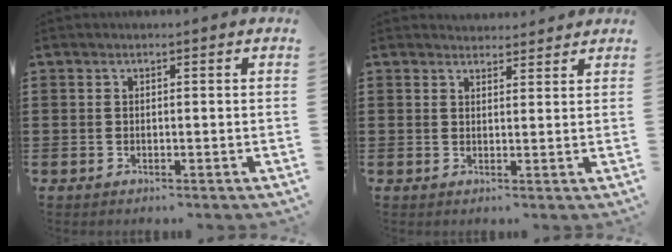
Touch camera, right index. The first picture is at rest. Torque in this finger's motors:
{"motor_torque": [0.97, 1.17, -0.25, -0.05]}